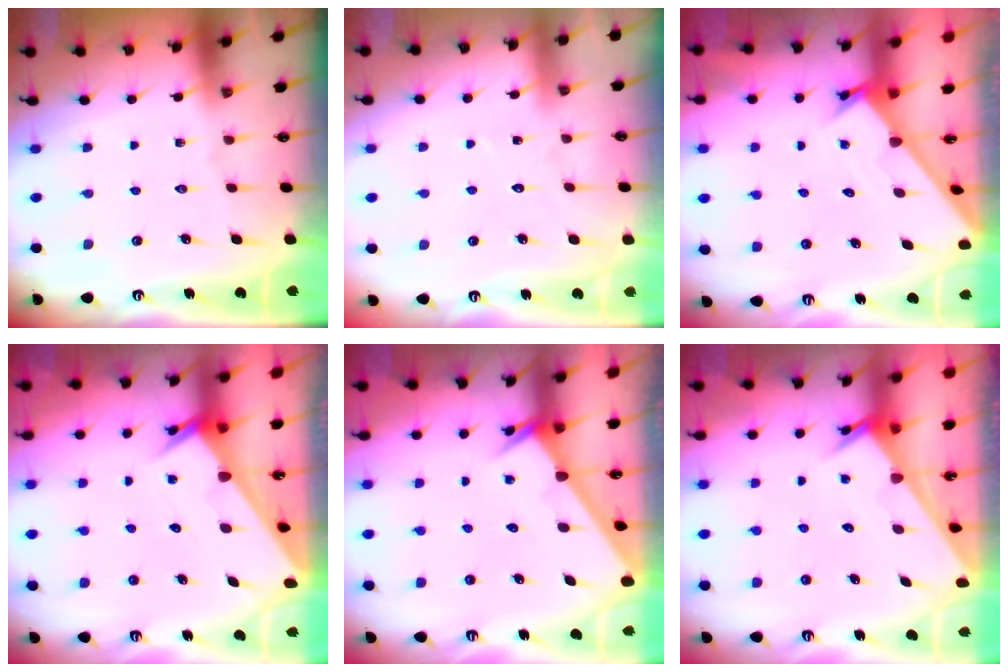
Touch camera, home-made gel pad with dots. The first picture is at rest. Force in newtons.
{"total": 4.8, "press": 4.8, "slide": 0.5}
{"total": 1.8, "press": 1.8, "slide": 0.1}
{"total": 2.1, "press": 2.1, "slide": 0.1}
{"total": 2.7, "press": 2.7, "slide": 0.1}
{"total": 2.5, "press": 2.5, "slide": 0.1}